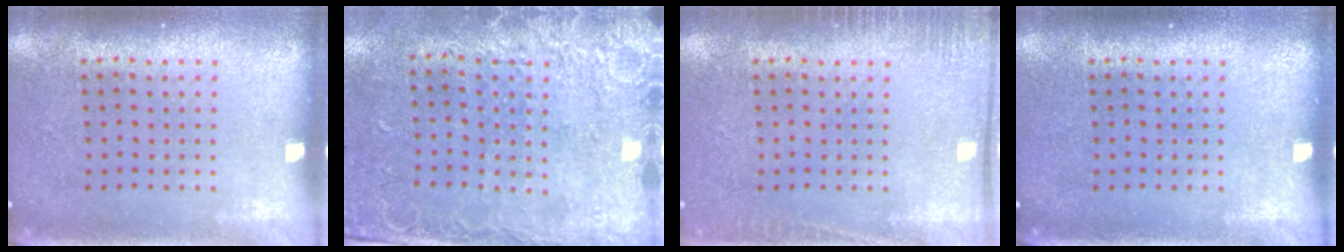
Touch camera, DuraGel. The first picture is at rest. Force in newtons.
{"total": 2.6, "press": 2.1, "slide": 1.5}
{"total": 1.6, "press": 1.6, "slide": 0.4}
{"total": 0.0}